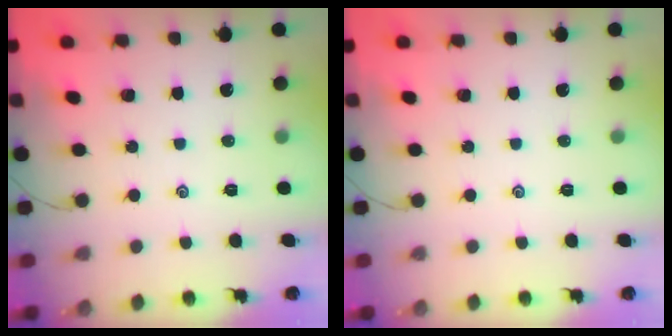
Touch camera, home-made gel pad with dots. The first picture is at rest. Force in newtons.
{"total": 0.0}